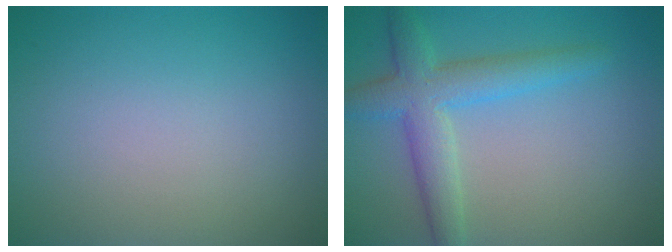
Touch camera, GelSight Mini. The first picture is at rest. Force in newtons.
{"total": 4.7, "press": 4.7, "slide": 0.1}